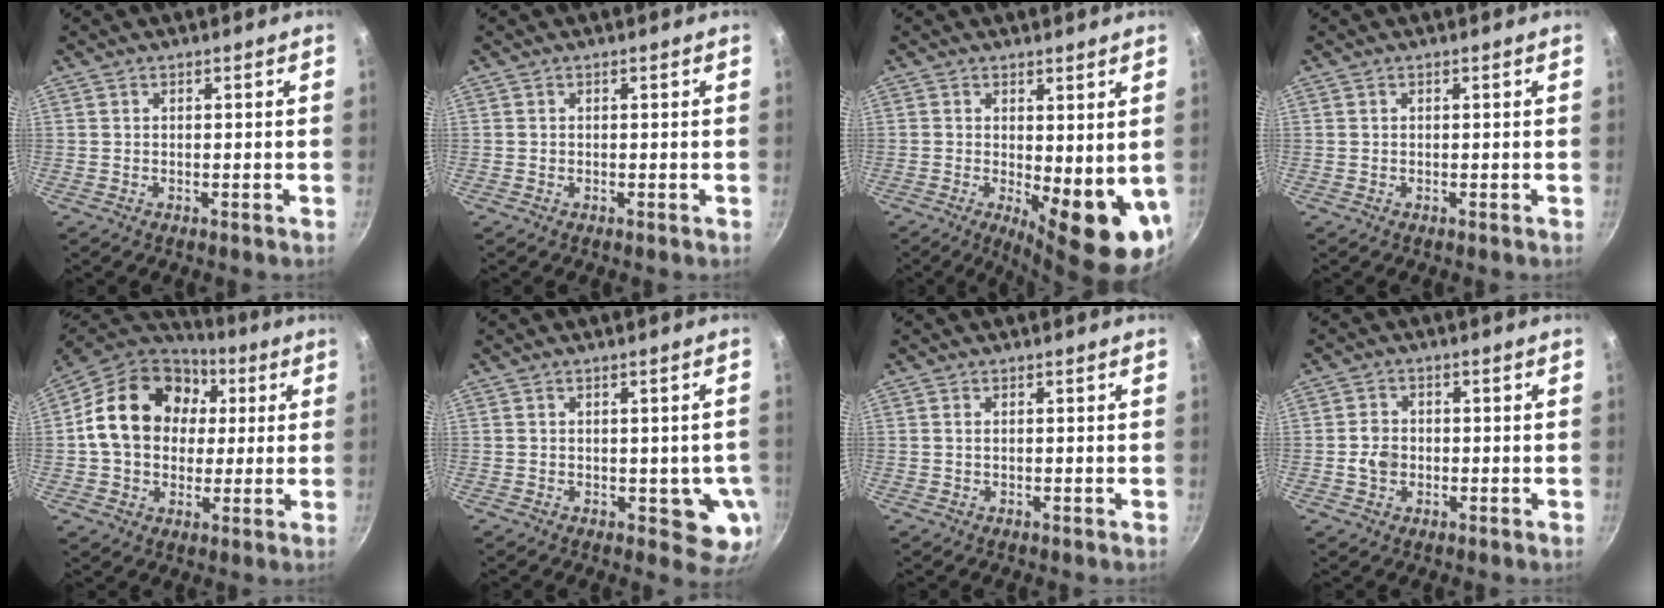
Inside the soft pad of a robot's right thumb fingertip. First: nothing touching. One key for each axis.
{"total": 0.0}
{"total": 11.3, "fx": -0.3, "fy": 4.1, "fz": 10.5, "tx": -0.118, "ty": -0.020, "tz": 0.007}
{"total": 0.0}
{"total": 20.5, "fx": 3.5, "fy": 15.9, "fz": 12.4, "tx": -0.195, "ty": 0.028, "tz": 0.048}
{"total": 6.0, "fx": -0.6, "fy": 3.4, "fz": 4.8, "tx": -0.034, "ty": -0.007, "tz": -0.004}
{"total": 0.6, "fx": 0.1, "fy": 0.3, "fz": 0.5, "tx": -0.009, "ty": 0.001, "tz": 0.002}
{"total": 3.9, "fx": -0.7, "fy": 3.2, "fz": 2.1, "tx": -0.026, "ty": 0.009, "tz": -0.015}